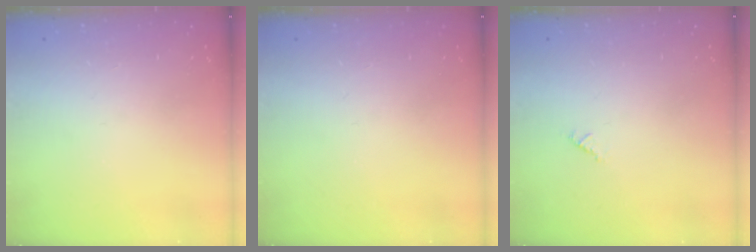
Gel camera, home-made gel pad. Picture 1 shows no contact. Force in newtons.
{"total": 0.0}
{"total": 0.6, "press": 0.6, "slide": 0.2}